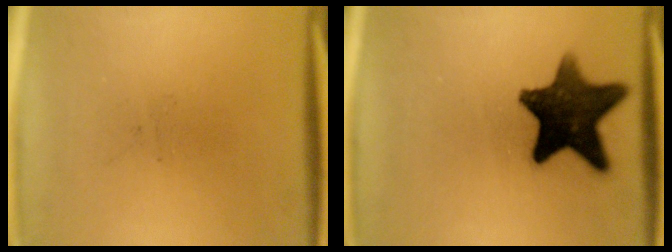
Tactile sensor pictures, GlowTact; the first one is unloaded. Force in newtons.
{"total": 13.8}